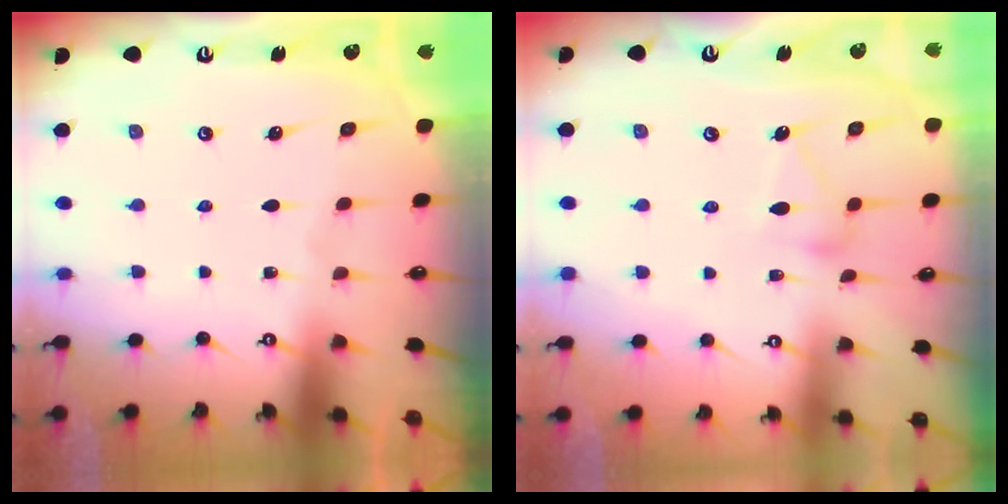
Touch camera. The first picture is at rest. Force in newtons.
{"total": 10.2, "press": 10.2, "slide": 0.6}